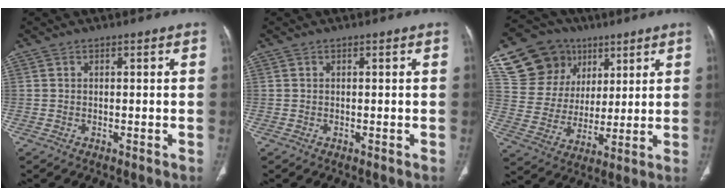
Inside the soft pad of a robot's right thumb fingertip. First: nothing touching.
{"total": 0.0}
{"total": 17.8, "force": [9.0, 14.1, 6.0], "torque": [-0.077, -0.003, 0.174]}